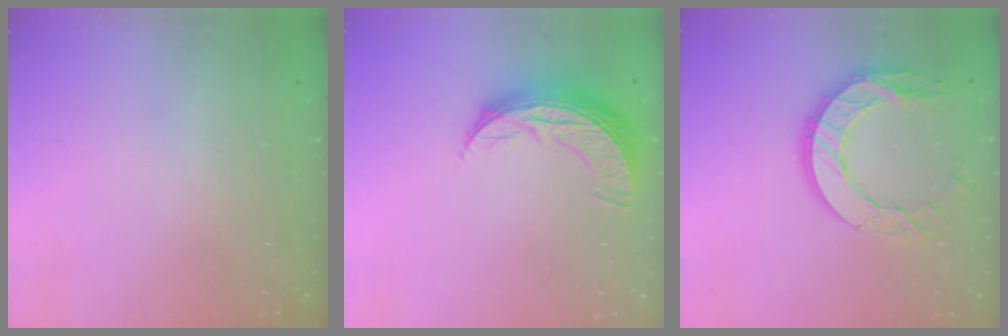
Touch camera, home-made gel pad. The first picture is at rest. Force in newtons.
{"total": 10.1, "press": 10.1, "slide": 0.7}
{"total": 14.5, "press": 14.4, "slide": 1.2}